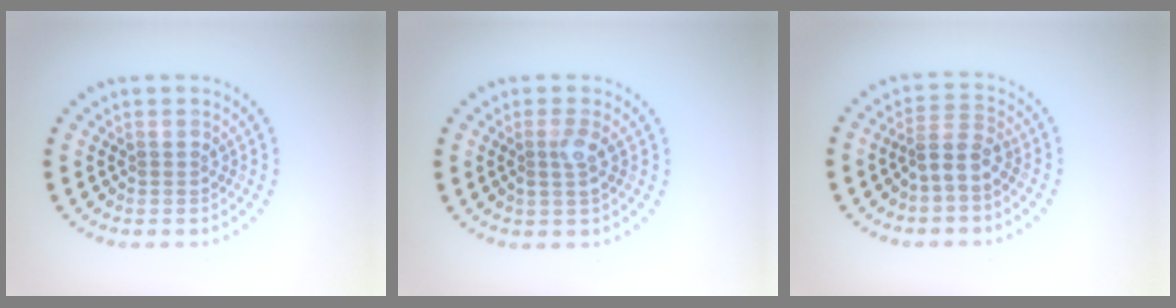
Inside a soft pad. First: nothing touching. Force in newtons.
{"total": 1.6, "press": 1.3, "slide": 0.8}
{"total": 2.5, "press": 2.0, "slide": 1.6}